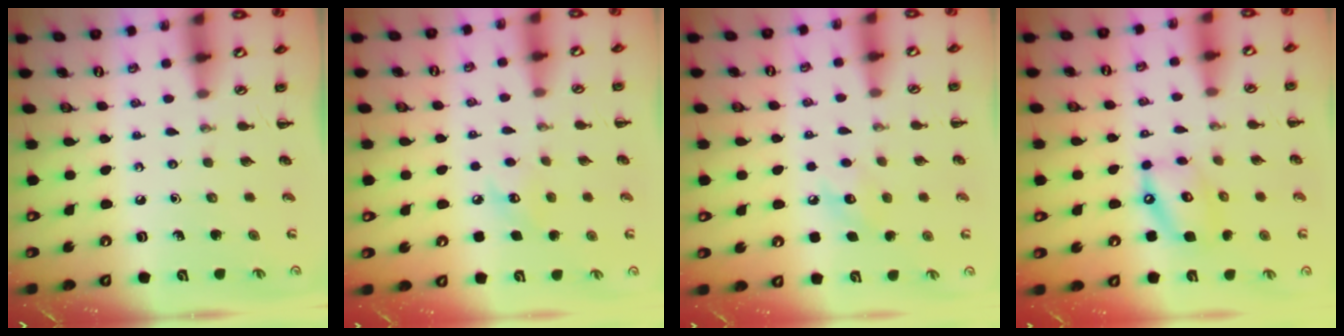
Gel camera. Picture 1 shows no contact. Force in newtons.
{"total": 5.7, "press": 5.7, "slide": 0.8}
{"total": 7.5, "press": 7.3, "slide": 1.8}
{"total": 11.5, "press": 11.2, "slide": 2.2}